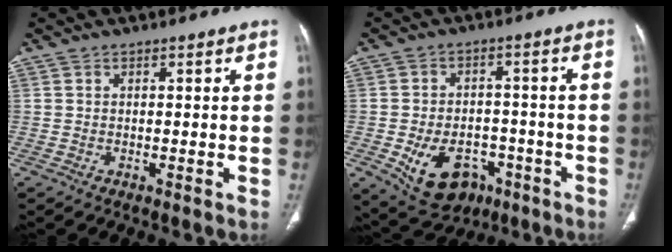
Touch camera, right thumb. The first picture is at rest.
{"total": 13.2, "force": [-5.6, 9.2, 7.6], "torque": [-0.102, 0.029, -0.071]}